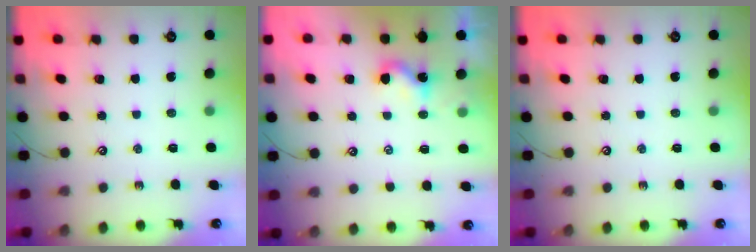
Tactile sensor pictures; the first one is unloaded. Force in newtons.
{"total": 0.6, "press": 0.4, "slide": 0.5}
{"total": 0.0}